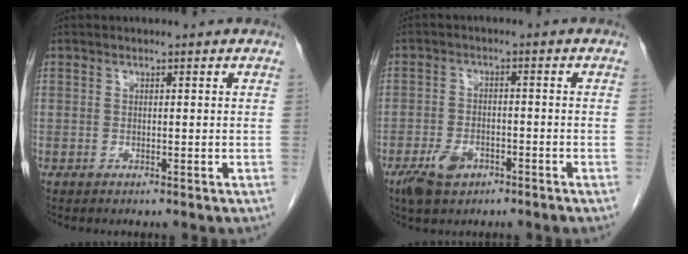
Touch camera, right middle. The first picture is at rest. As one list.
[{"total": 4.9, "force": [-3.0, 2.4, 3.0], "torque": [-0.063, -0.002, -0.048]}]